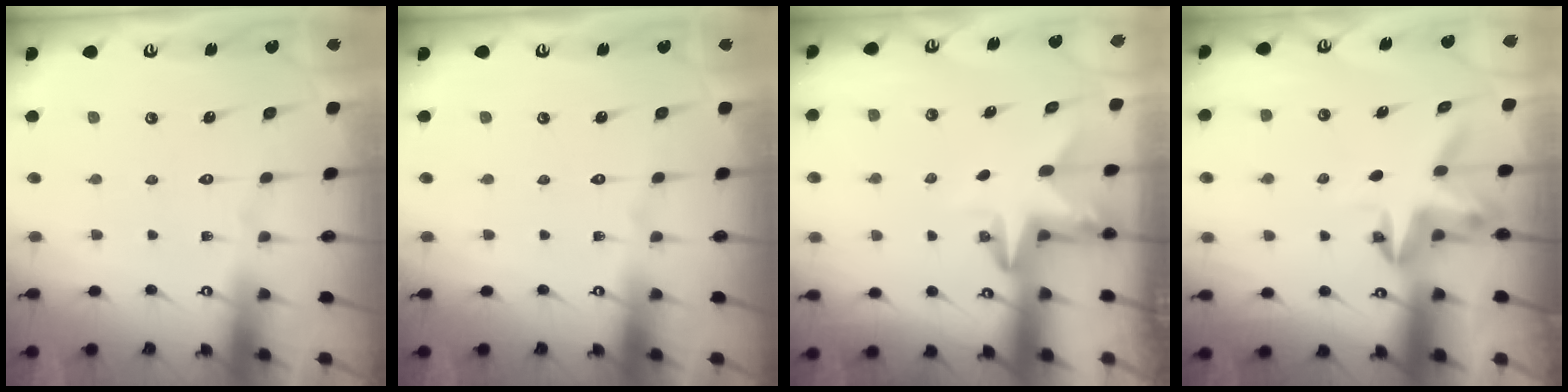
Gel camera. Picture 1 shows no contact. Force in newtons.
{"total": 0.0}
{"total": 3.4, "press": 3.4, "slide": 0.1}
{"total": 3.8, "press": 3.8, "slide": 0.1}